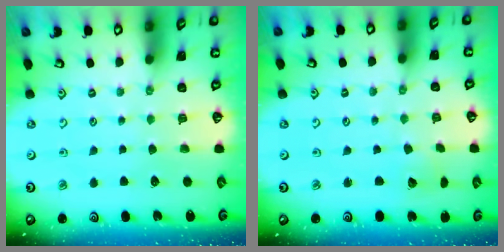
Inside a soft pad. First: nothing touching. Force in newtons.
{"total": 4.1, "press": 4.1, "slide": 0.4}